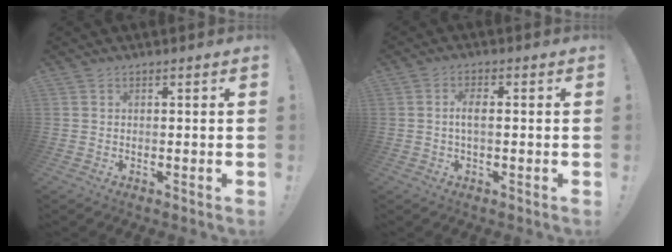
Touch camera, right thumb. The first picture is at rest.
{"total": 4.0, "force": [-0.2, 1.4, 3.7], "torque": [-0.070, 0.003, -0.007]}